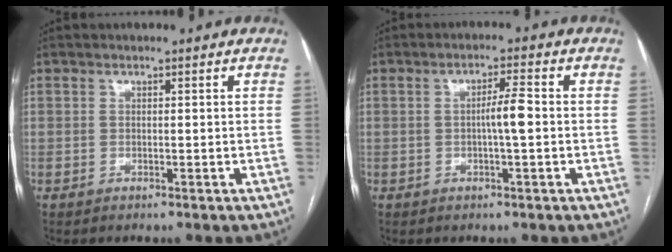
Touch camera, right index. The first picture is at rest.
{"total": 3.7, "force": [-0.3, 0.0, 3.7], "torque": [-0.064, 0.003, -0.006]}